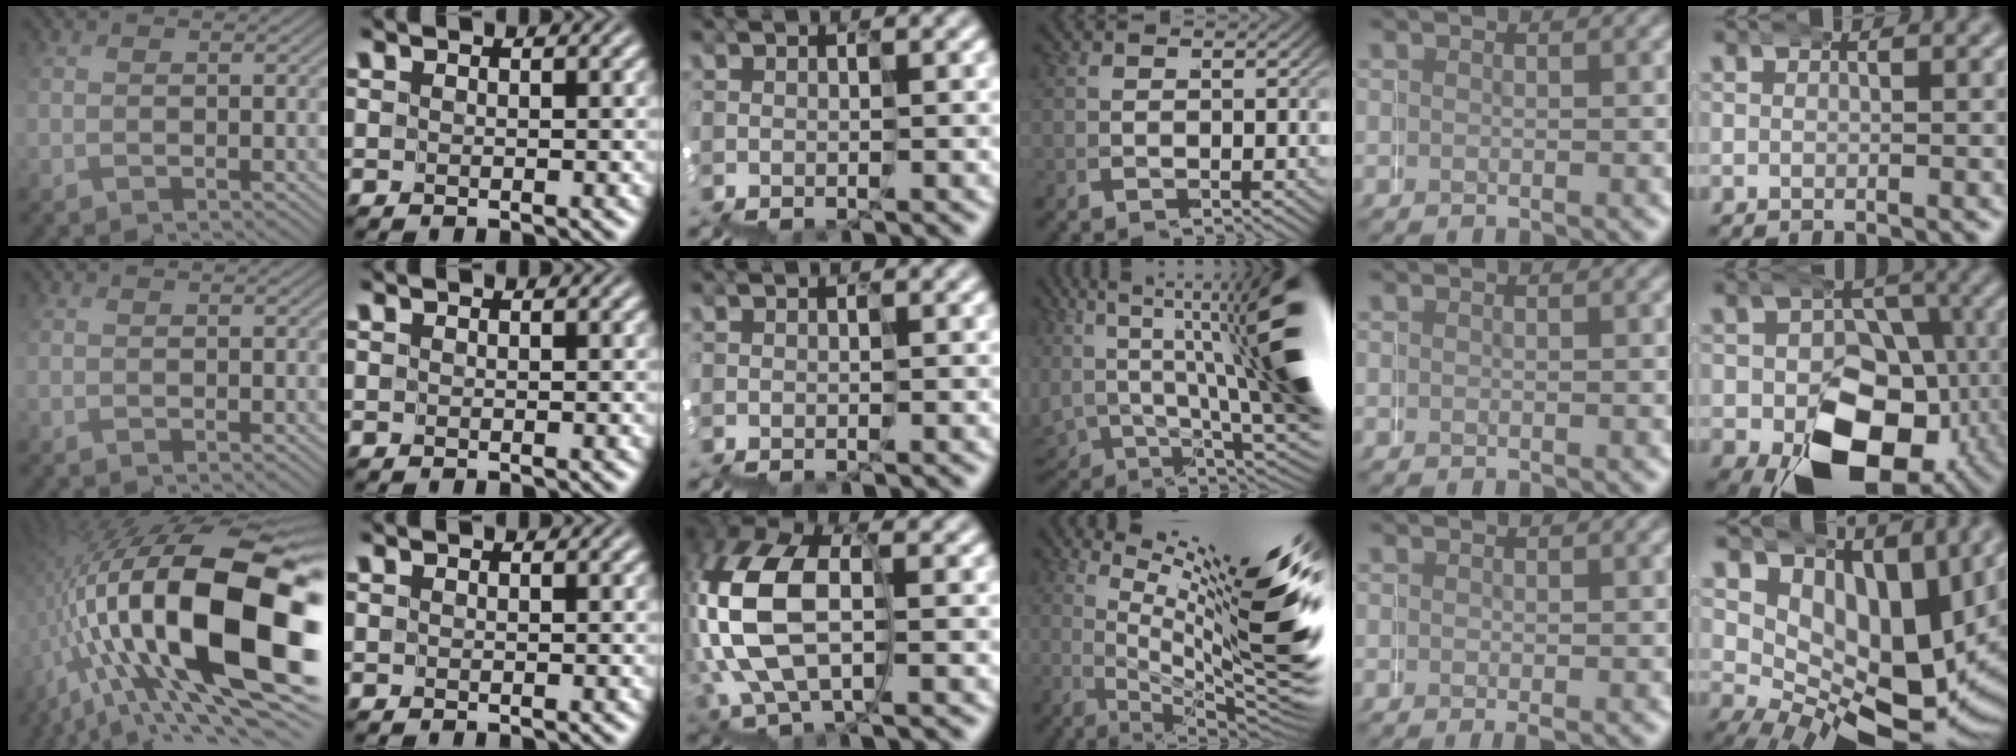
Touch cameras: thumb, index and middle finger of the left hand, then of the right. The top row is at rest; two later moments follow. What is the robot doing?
{"motion": "wrap", "object": "duck tape"}